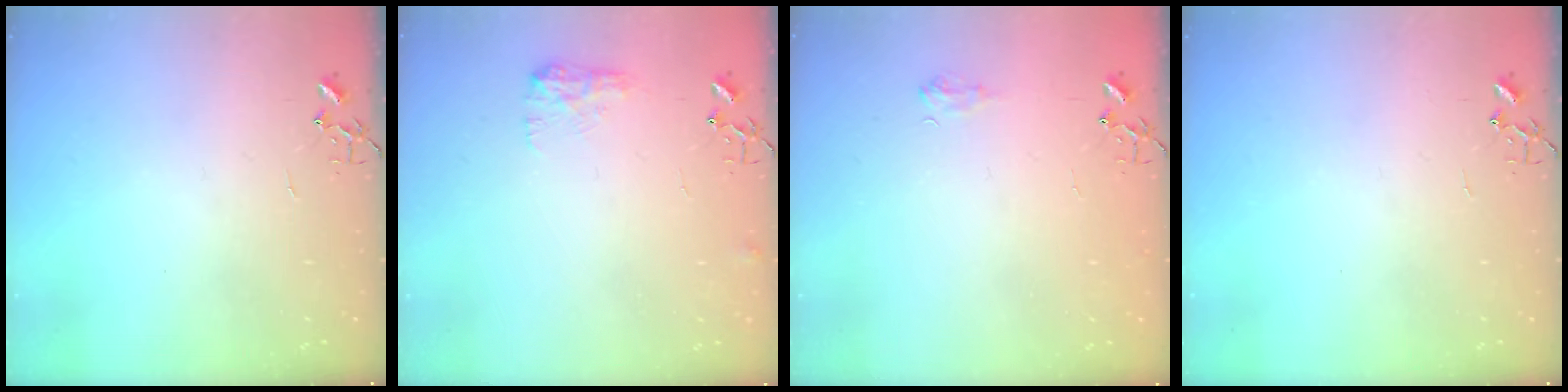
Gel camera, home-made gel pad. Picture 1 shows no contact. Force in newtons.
{"total": 8.3, "press": 8.2, "slide": 0.3}
{"total": 6.0, "press": 5.9, "slide": 0.7}
{"total": 0.0}